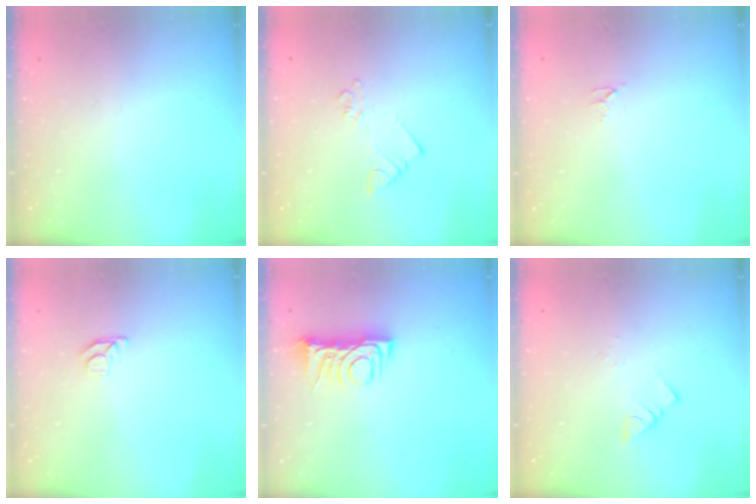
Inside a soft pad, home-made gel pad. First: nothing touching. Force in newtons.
{"total": 1.7, "press": 1.6, "slide": 0.2}
{"total": 3.7, "press": 3.7, "slide": 0.4}
{"total": 3.6, "press": 3.6, "slide": 0.4}
{"total": 6.3, "press": 6.3, "slide": 0.8}
{"total": 2.7, "press": 2.7, "slide": 0.4}